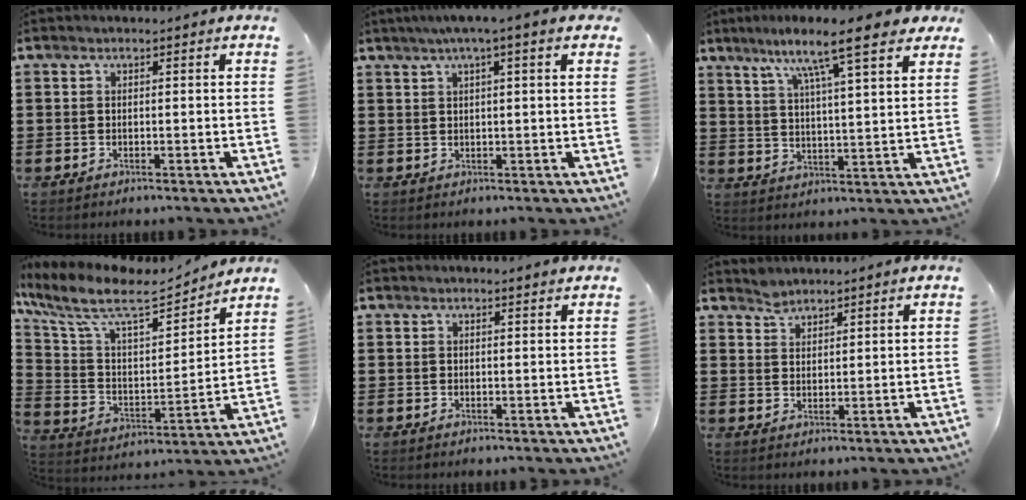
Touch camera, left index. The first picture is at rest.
{"total": 3.5, "force": [1.9, -0.1, 3.0], "torque": [-0.060, 0.005, 0.033]}
{"total": 9.6, "force": [7.4, 0.6, 6.0], "torque": [-0.127, -0.033, 0.118]}
{"total": 10.2, "force": [8.3, 2.4, 5.4], "torque": [-0.140, -0.045, 0.140]}
{"total": 0.7, "force": [0.6, 0.0, 0.2], "torque": [-0.006, -0.001, 0.012]}
{"total": 2.2, "force": [2.0, 0.7, 0.0], "torque": [-0.006, -0.001, 0.041]}